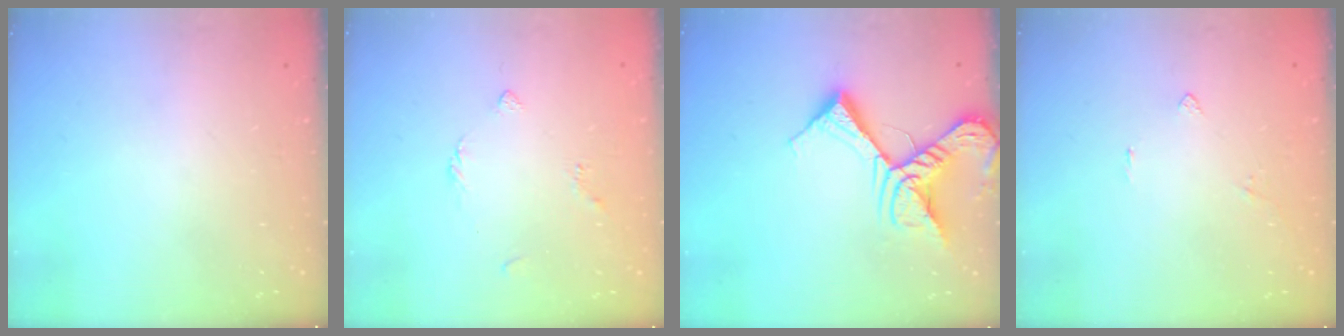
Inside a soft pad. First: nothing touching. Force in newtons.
{"total": 2.6, "press": 2.5, "slide": 0.6}
{"total": 17.6, "press": 17.4, "slide": 2.2}
{"total": 2.5, "press": 2.5, "slide": 0.4}